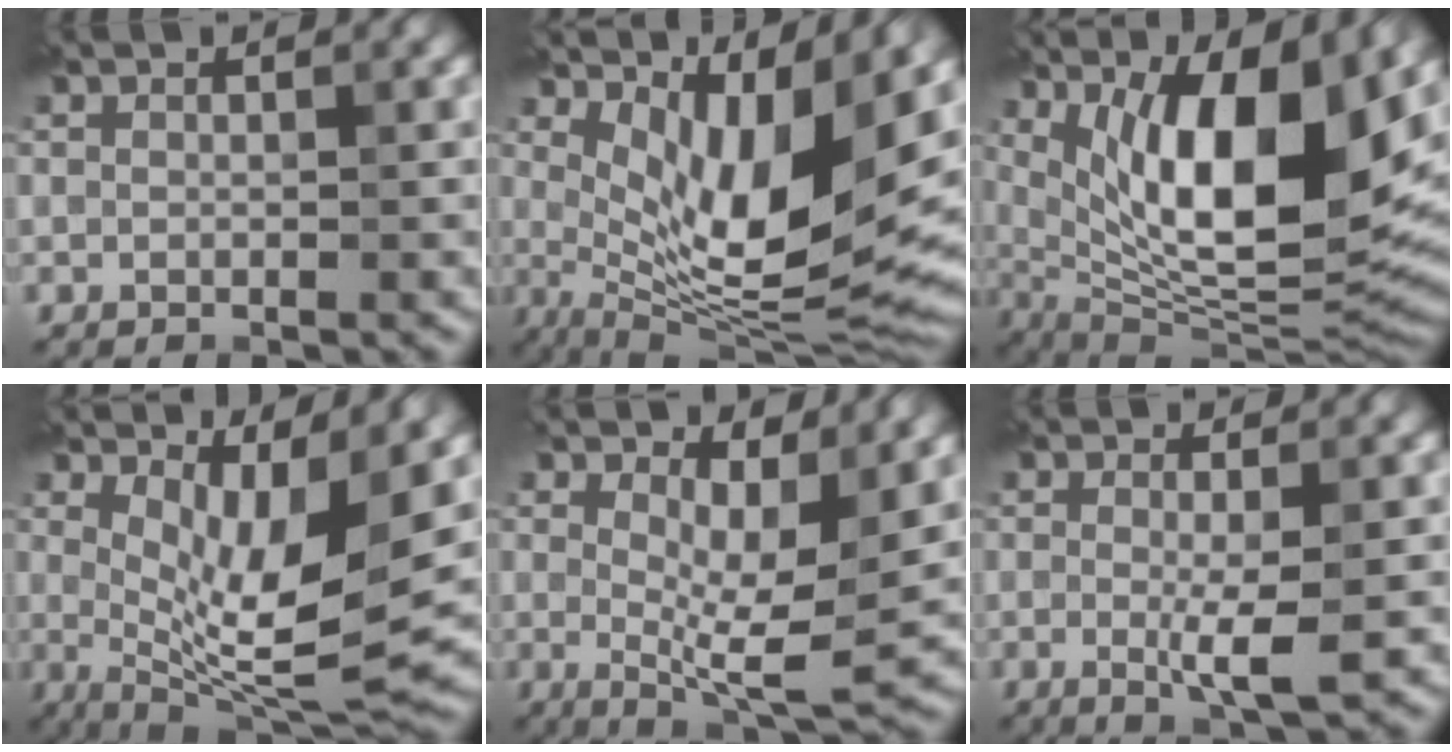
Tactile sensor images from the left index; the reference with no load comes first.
{"total": 11.9, "force": [3.3, 3.8, 10.8], "torque": [-0.176, -0.017, 0.065]}
{"total": 14.3, "force": [4.3, 5.2, 12.6], "torque": [-0.179, -0.018, 0.074]}
{"total": 9.6, "force": [1.9, 2.8, 9.0], "torque": [-0.148, -0.016, 0.037]}
{"total": 7.0, "force": [1.4, 2.4, 6.4], "torque": [-0.105, -0.015, 0.025]}
{"total": 3.2, "force": [-0.3, 0.4, 3.2], "torque": [-0.058, -0.012, -0.003]}